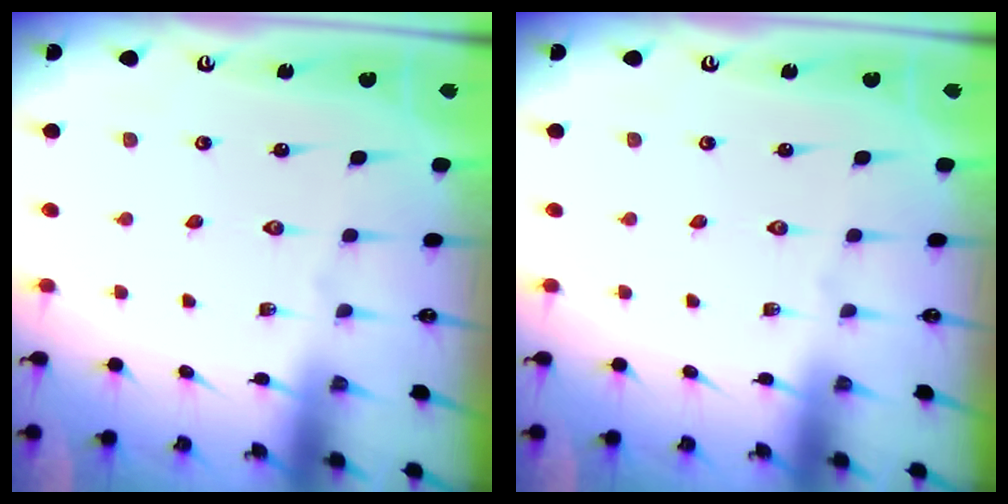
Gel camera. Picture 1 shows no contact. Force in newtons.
{"total": 0.0}